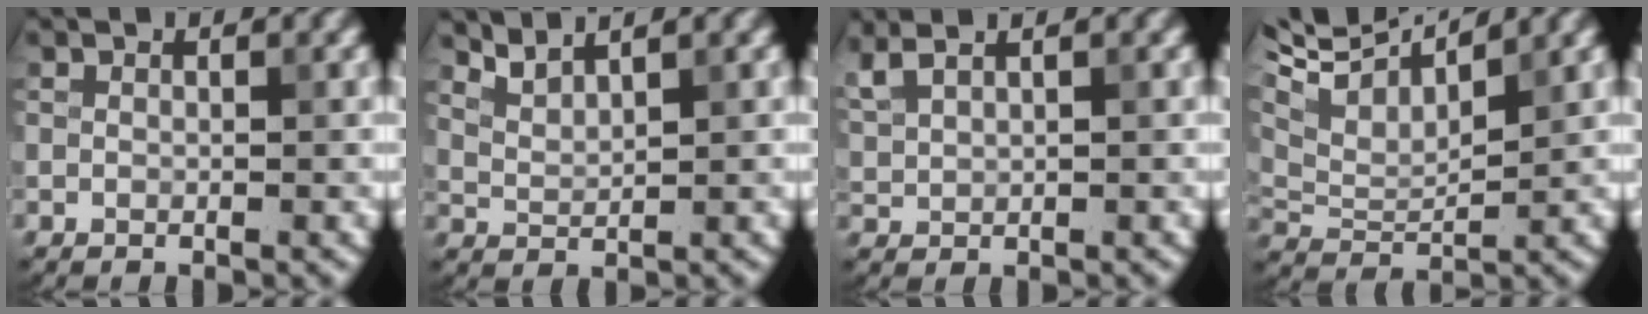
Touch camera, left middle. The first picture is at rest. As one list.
[{"total": 2.2, "force": [2.1, 0.3, 0.8], "torque": [-0.018, 0.001, 0.048]}, {"total": 2.9, "force": [2.2, 0.9, 1.7], "torque": [-0.050, 0.016, 0.047]}, {"total": 8.1, "force": [5.4, 2.9, 5.2], "torque": [-0.101, 0.026, 0.089]}]